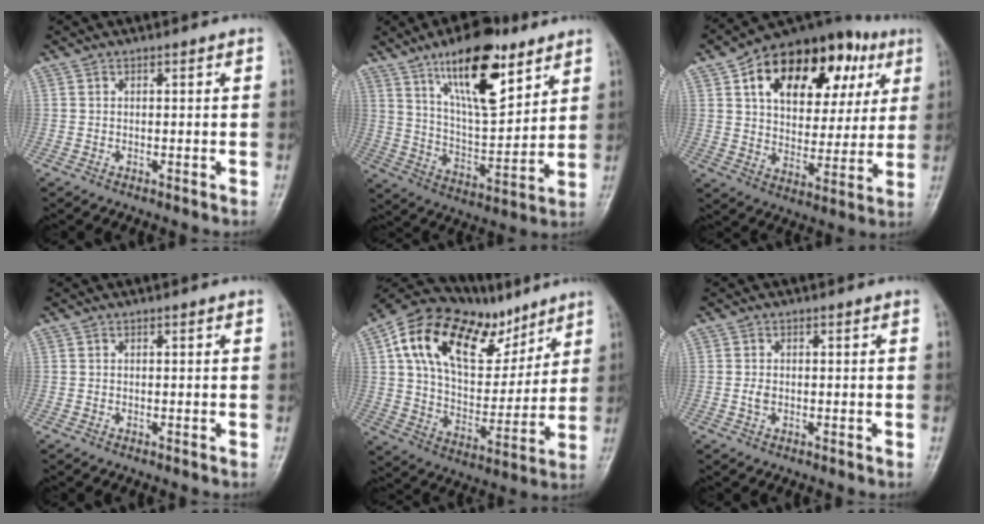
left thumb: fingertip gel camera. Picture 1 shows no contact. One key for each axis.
{"total": 18.1, "fx": 10.5, "fy": 6.9, "fz": 13.0, "tx": -0.178, "ty": -0.056, "tz": 0.183}
{"total": 24.6, "fx": 10.1, "fy": 14.4, "fz": 17.2, "tx": -0.217, "ty": 0.009, "tz": 0.155}
{"total": 0.0}
{"total": 26.4, "fx": 13.6, "fy": 14.4, "fz": 17.5, "tx": -0.265, "ty": -0.009, "tz": 0.232}
{"total": 1.4, "fx": -0.1, "fy": 1.0, "fz": 1.0, "tx": -0.019, "ty": 0.000, "tz": -0.003}